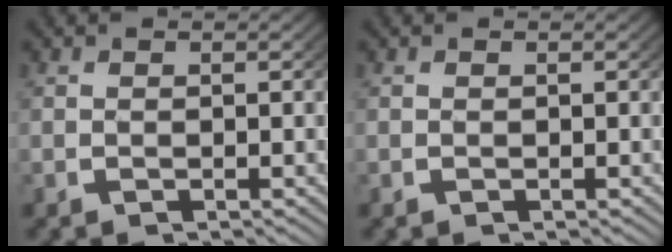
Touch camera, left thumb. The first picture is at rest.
{"total": 0.0}